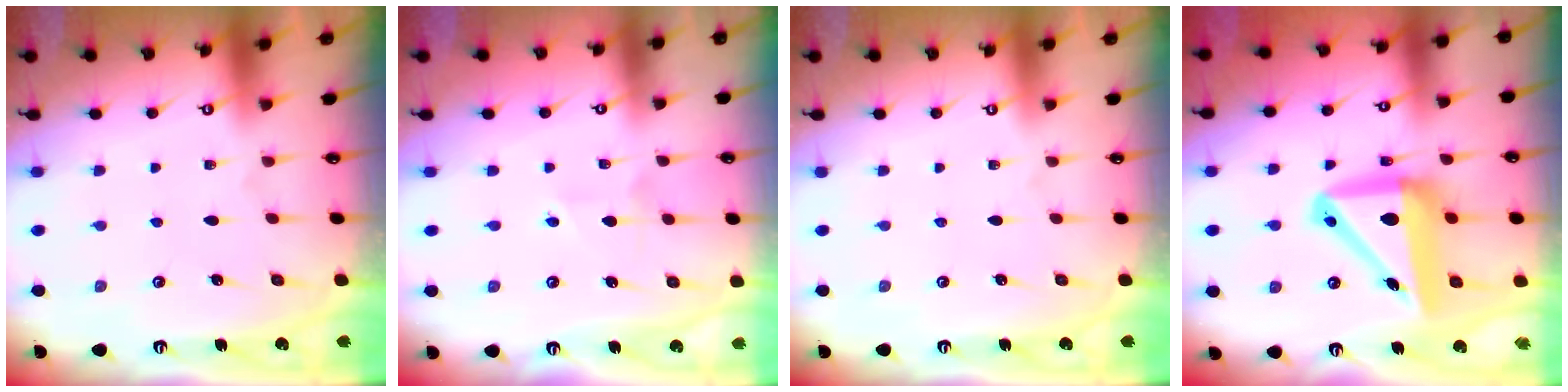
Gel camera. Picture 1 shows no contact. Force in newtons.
{"total": 3.3, "press": 3.1, "slide": 1.2}
{"total": 0.0}
{"total": 14.7, "press": 14.5, "slide": 2.7}